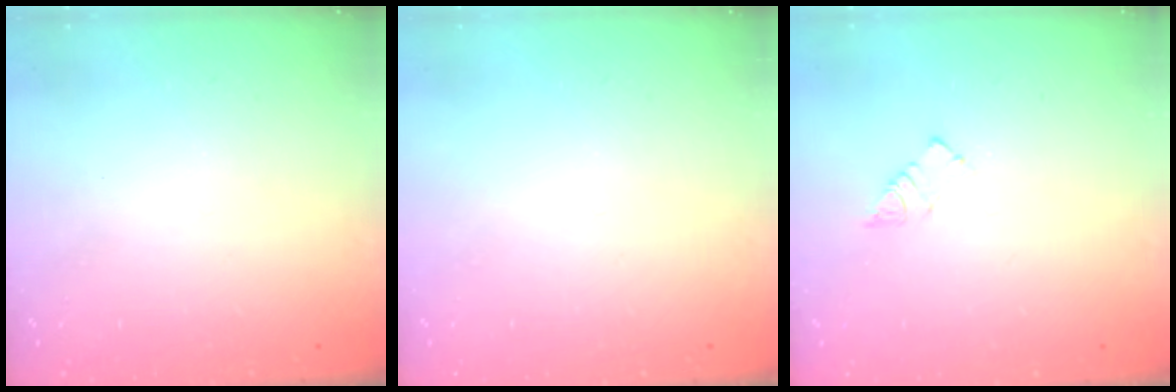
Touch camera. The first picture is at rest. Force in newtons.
{"total": 0.0}
{"total": 3.7, "press": 3.7, "slide": 0.2}